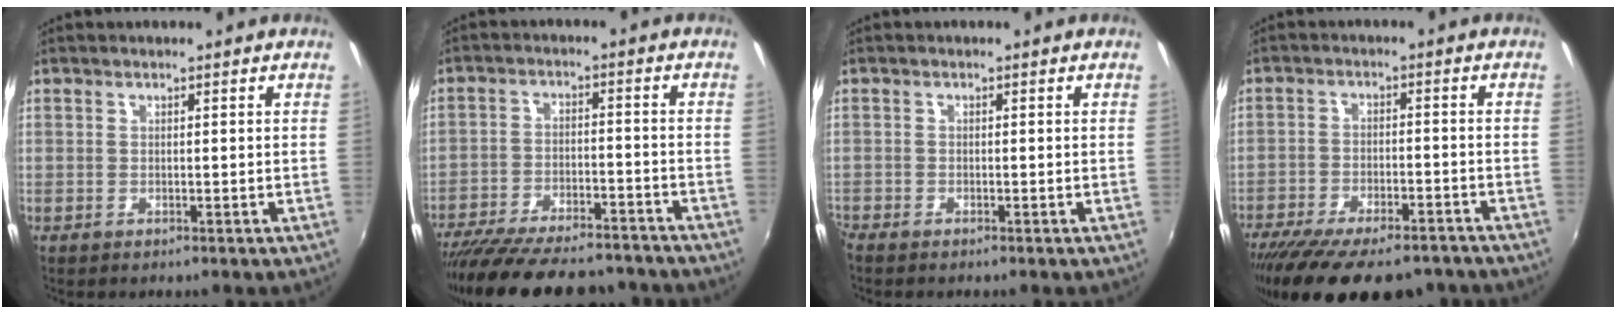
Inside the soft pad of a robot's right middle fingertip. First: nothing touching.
{"total": 22.0, "force": [-19.0, 5.8, 9.5], "torque": [-0.191, -0.028, -0.273]}
{"total": 1.4, "force": [-1.3, 0.2, 0.3], "torque": [-0.012, -0.008, -0.028]}
{"total": 21.0, "force": [-16.6, 6.9, 10.9], "torque": [-0.218, -0.040, -0.242]}